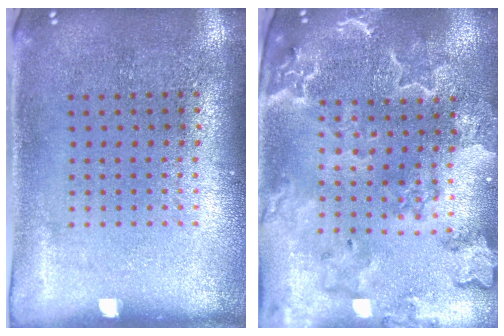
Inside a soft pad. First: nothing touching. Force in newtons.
{"total": 3.1, "press": 2.8, "slide": 1.3}